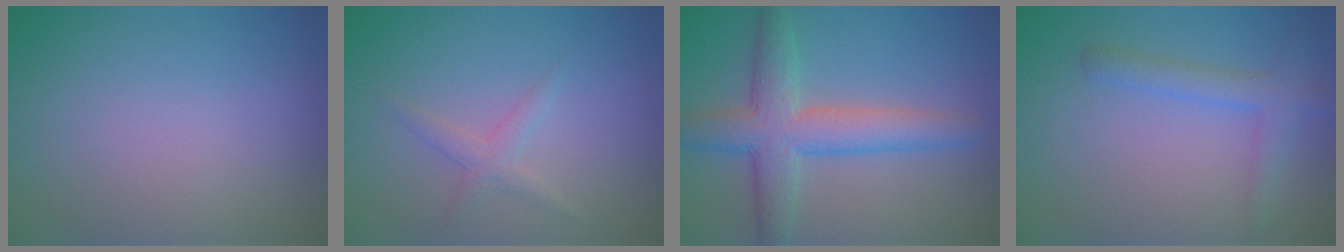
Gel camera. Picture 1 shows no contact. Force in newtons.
{"total": 1.6, "press": 1.6, "slide": 0.0}
{"total": 6.0, "press": 6.0, "slide": 0.2}
{"total": 2.7, "press": 2.7, "slide": 0.1}